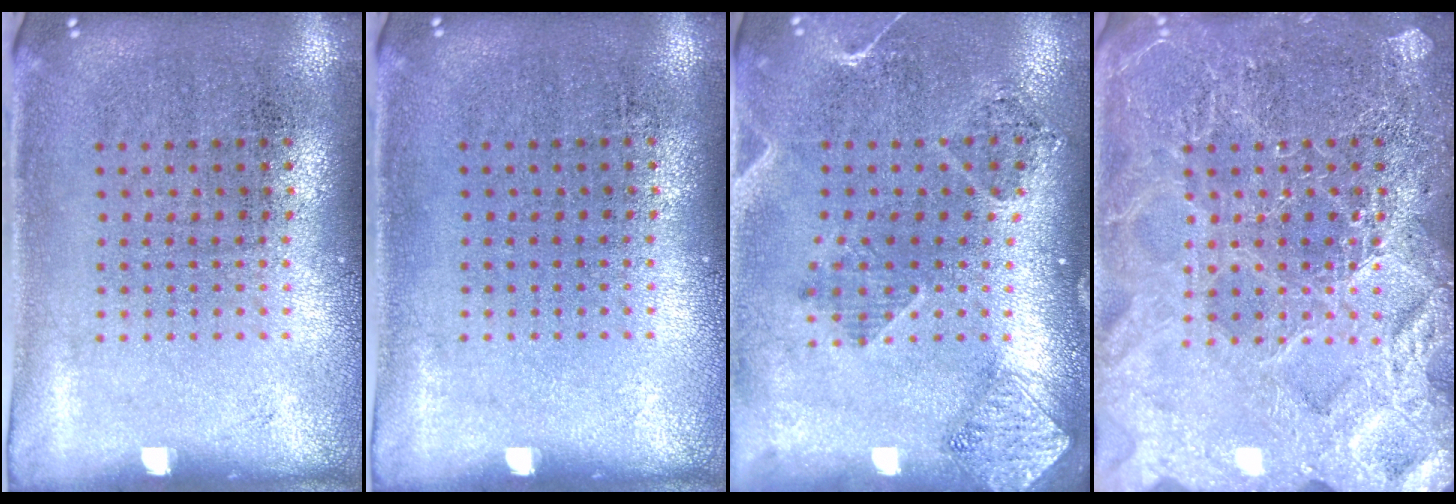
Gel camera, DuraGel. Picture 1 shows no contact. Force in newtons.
{"total": 0.0}
{"total": 1.6, "press": 1.5, "slide": 0.6}
{"total": 6.3, "press": 6.3, "slide": 0.9}